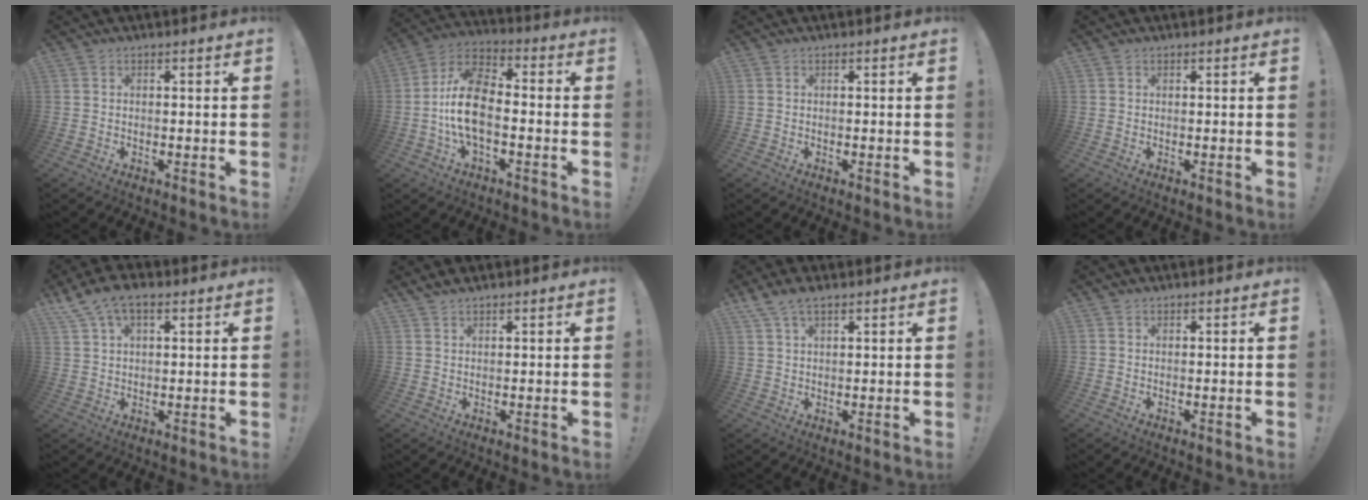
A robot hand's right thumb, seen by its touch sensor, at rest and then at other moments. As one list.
[{"total": 14.1, "force": [-3.2, 7.6, 11.4], "torque": [-0.227, 0.028, -0.054]}, {"total": 0.0}, {"total": 0.6, "force": [0.4, 0.4, 0.0], "torque": [0.008, -0.003, 0.007]}, {"total": 7.9, "force": [4.6, 3.8, 5.1], "torque": [-0.090, -0.008, 0.089]}, {"total": 2.1, "force": [2.0, 0.6, 0.6], "torque": [-0.006, -0.011, 0.036]}, {"total": 5.1, "force": [3.6, 1.9, 3.0], "torque": [-0.057, -0.012, 0.070]}, {"total": 0.8, "force": [0.7, 0.4, 0.0], "torque": [0.005, -0.003, 0.014]}]